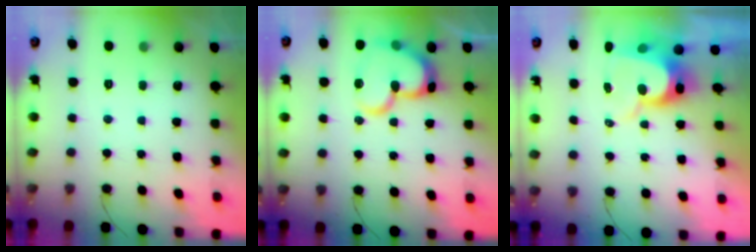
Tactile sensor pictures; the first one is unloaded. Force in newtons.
{"total": 17.3, "press": 17.3, "slide": 1.5}
{"total": 9.8, "press": 9.8, "slide": 0.7}